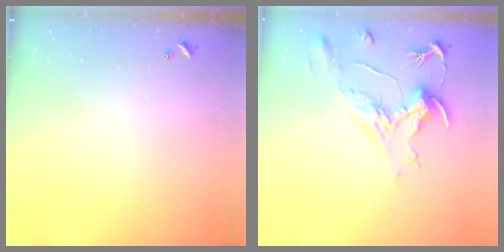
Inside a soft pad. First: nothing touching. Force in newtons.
{"total": 2.2, "press": 1.7, "slide": 1.3}